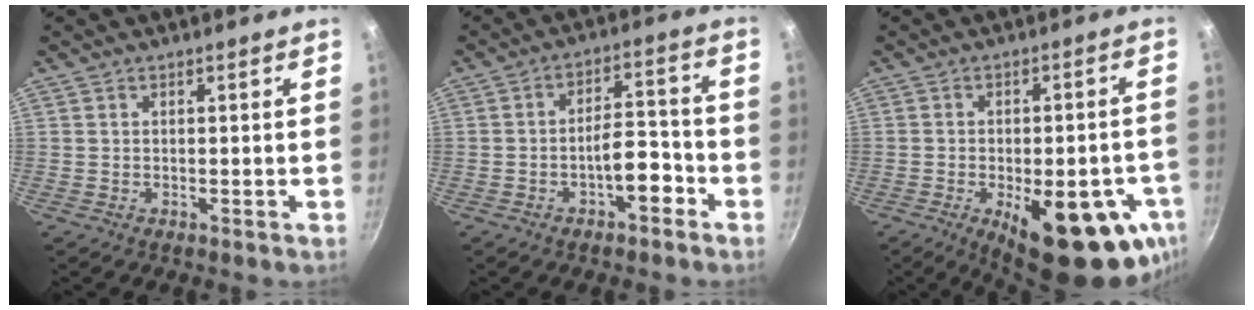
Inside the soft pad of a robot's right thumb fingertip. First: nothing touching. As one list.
[{"total": 7.3, "force": [-3.5, 3.1, 5.5], "torque": [-0.063, 0.047, -0.051]}, {"total": 21.5, "force": [-8.3, 8.8, 17.8], "torque": [-0.188, 0.012, -0.101]}]